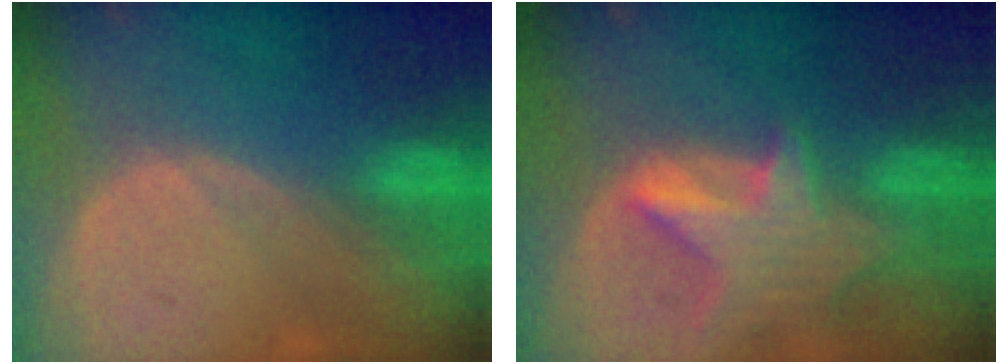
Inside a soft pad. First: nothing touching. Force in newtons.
{"total": 8.1, "press": 7.4, "slide": 3.3}